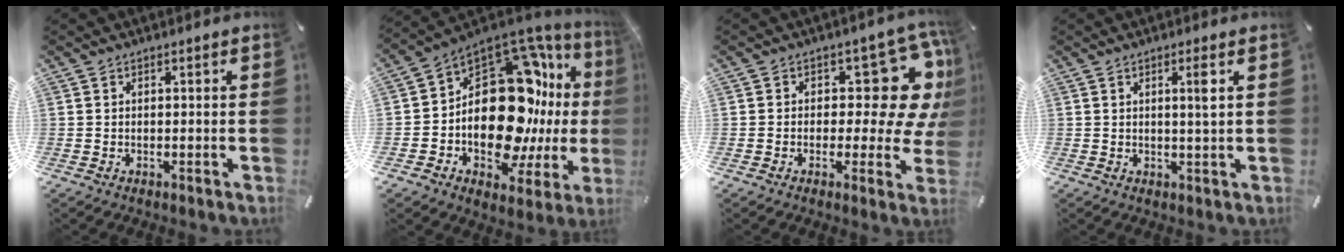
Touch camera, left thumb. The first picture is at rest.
{"total": 23.1, "force": [-0.7, 13.9, 18.4], "torque": [-0.307, -0.043, -0.005]}
{"total": 15.1, "force": [5.5, 8.1, 11.5], "torque": [-0.133, -0.049, 0.090]}
{"total": 3.4, "force": [0.9, -0.1, 3.3], "torque": [-0.066, -0.002, 0.012]}